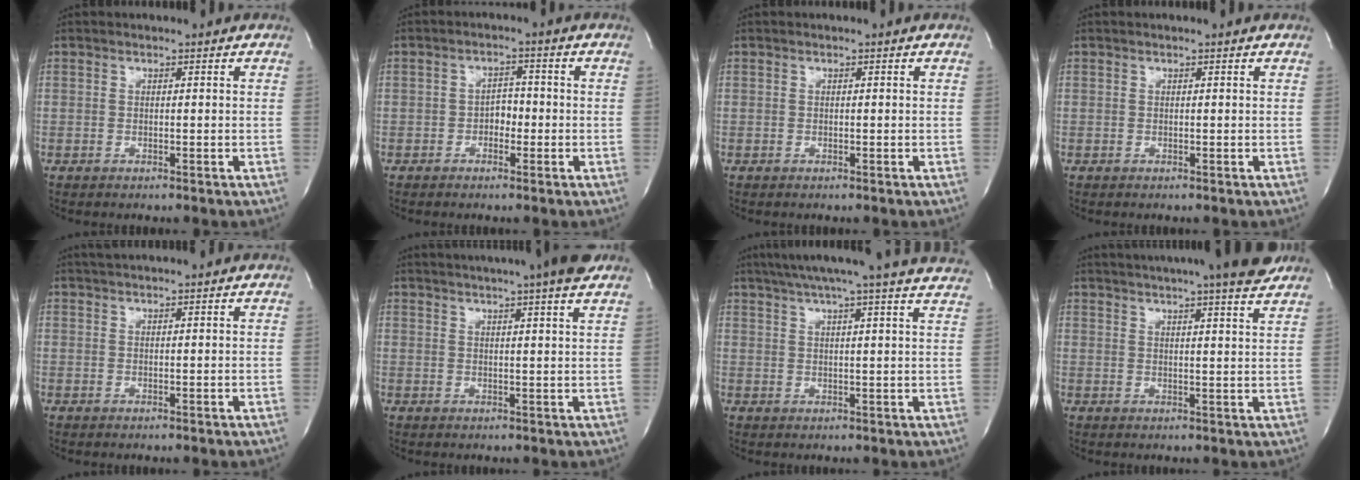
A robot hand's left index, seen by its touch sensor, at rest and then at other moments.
{"total": 2.7, "force": [-1.2, 1.7, 1.7], "torque": [-0.021, 0.005, -0.024]}
{"total": 0.0}
{"total": 0.0}
{"total": 2.8, "force": [2.6, -0.2, 1.1], "torque": [-0.012, 0.023, 0.045]}
{"total": 12.5, "force": [10.7, -0.6, 6.5], "torque": [-0.111, 0.009, 0.128]}
{"total": 22.5, "force": [20.1, -0.6, 10.1], "torque": [-0.165, -0.012, 0.250]}
{"total": 16.2, "force": [14.2, -0.1, 7.7], "torque": [-0.129, -0.001, 0.182]}